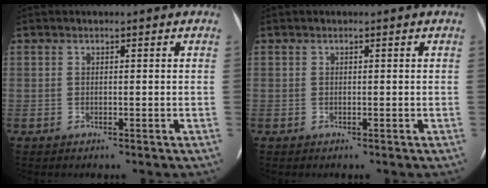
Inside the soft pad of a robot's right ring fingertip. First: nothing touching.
{"total": 0.0}